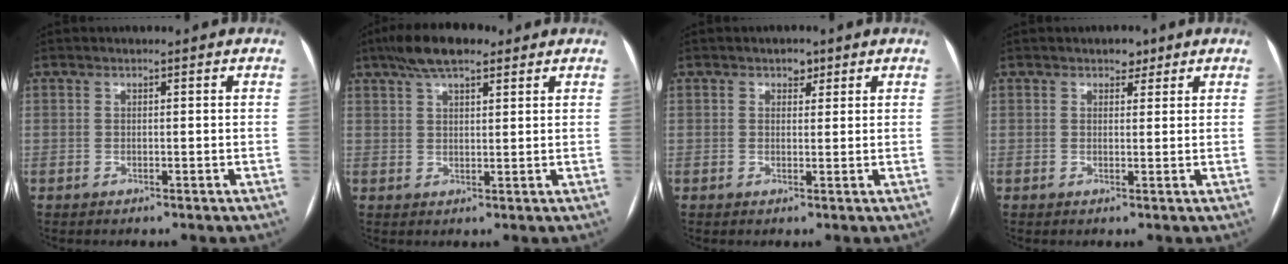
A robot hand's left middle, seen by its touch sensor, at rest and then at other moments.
{"total": 7.9, "force": [5.5, 2.5, 5.1], "torque": [-0.096, 0.025, 0.092]}
{"total": 1.8, "force": [1.1, 1.2, 0.8], "torque": [-0.008, 0.002, 0.013]}
{"total": 2.0, "force": [1.4, 1.3, 0.8], "torque": [-0.007, 0.002, 0.017]}